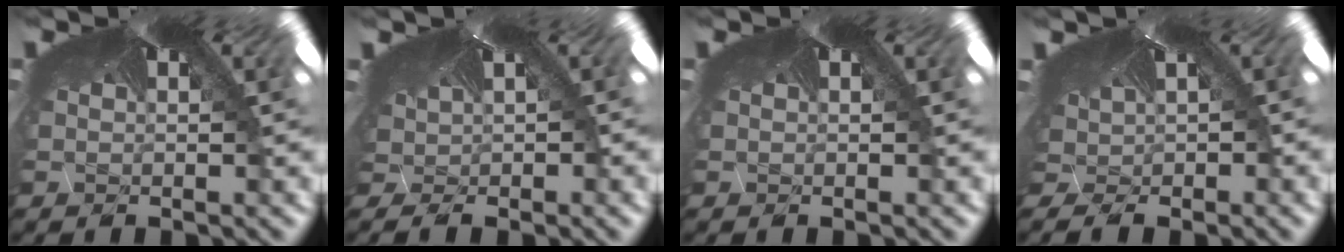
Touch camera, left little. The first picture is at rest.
{"total": 1.3, "force": [-0.6, 0.2, 1.1], "torque": [-0.042, -0.006, 0.006]}
{"total": 0.0}
{"total": 1.8, "force": [-1.2, 0.1, 1.4], "torque": [-0.045, -0.013, 0.003]}